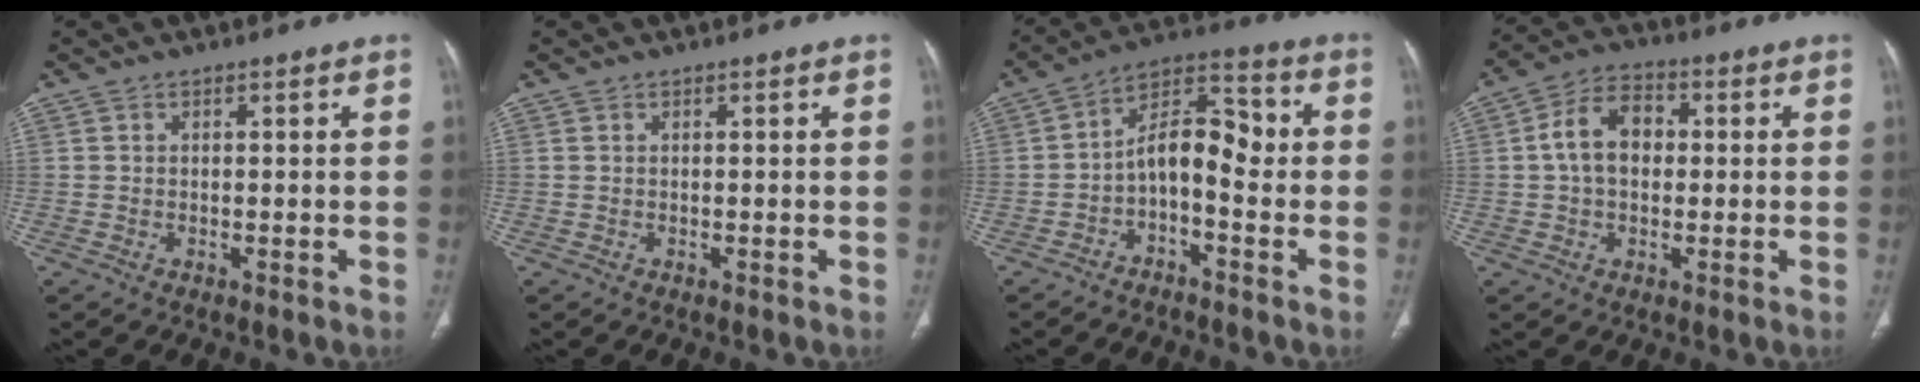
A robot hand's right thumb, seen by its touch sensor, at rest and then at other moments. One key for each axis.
{"total": 0.0}
{"total": 9.7, "fx": -1.9, "fy": 5.1, "fz": 8.1, "tx": -0.114, "ty": 0.054, "tz": -0.044}
{"total": 9.0, "fx": 0.7, "fy": 6.3, "fz": 6.4, "tx": -0.097, "ty": 0.023, "tz": 0.003}